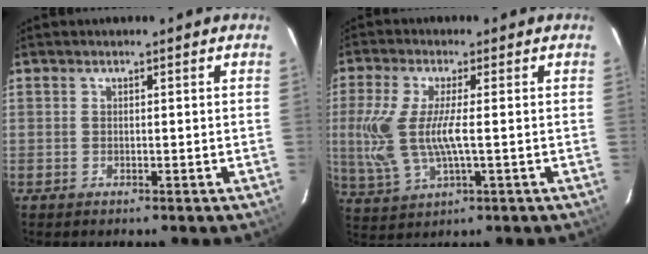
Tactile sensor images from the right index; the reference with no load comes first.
{"total": 10.6, "force": [-0.4, 3.1, 10.1], "torque": [-0.219, -0.007, 0.000]}